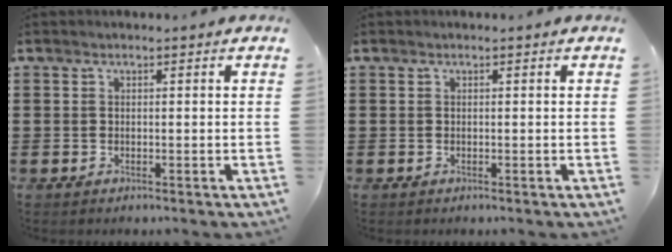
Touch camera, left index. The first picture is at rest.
{"total": 0.0}